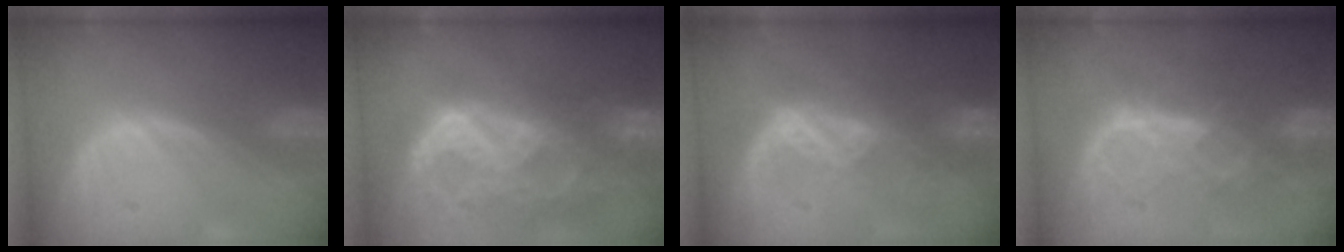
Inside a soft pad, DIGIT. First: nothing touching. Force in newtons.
{"total": 11.4, "press": 9.7, "slide": 6.1}
{"total": 6.7, "press": 5.9, "slide": 3.2}
{"total": 6.5, "press": 6.5, "slide": 0.7}